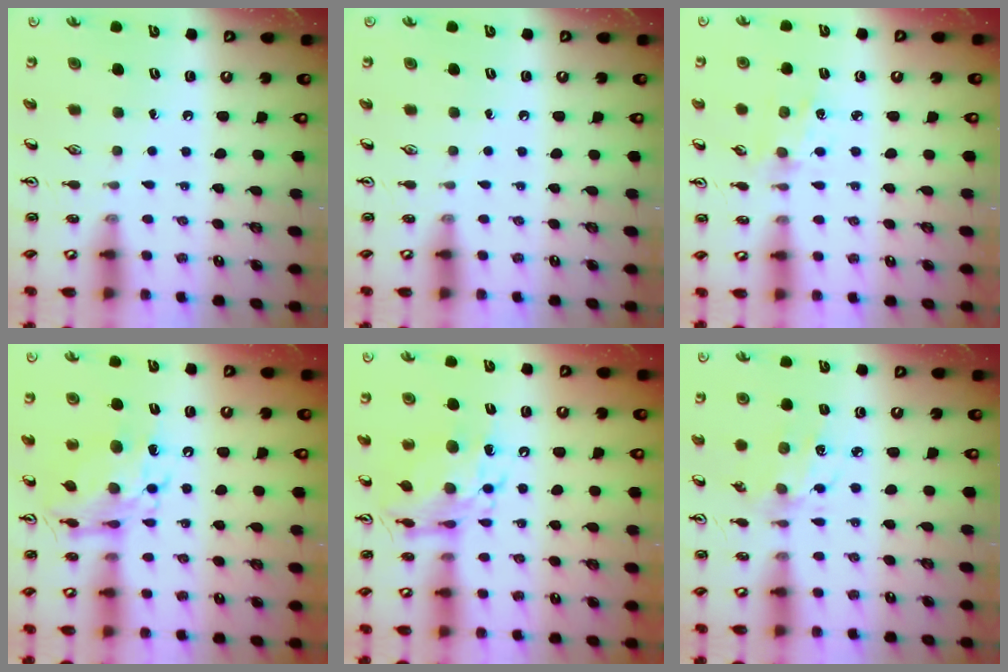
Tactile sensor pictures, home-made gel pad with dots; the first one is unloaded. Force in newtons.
{"total": 0.0}
{"total": 1.2, "press": 1.2, "slide": 0.2}
{"total": 11.8, "press": 11.8, "slide": 1.3}
{"total": 11.8, "press": 11.8, "slide": 1.3}
{"total": 6.1, "press": 6.0, "slide": 0.4}